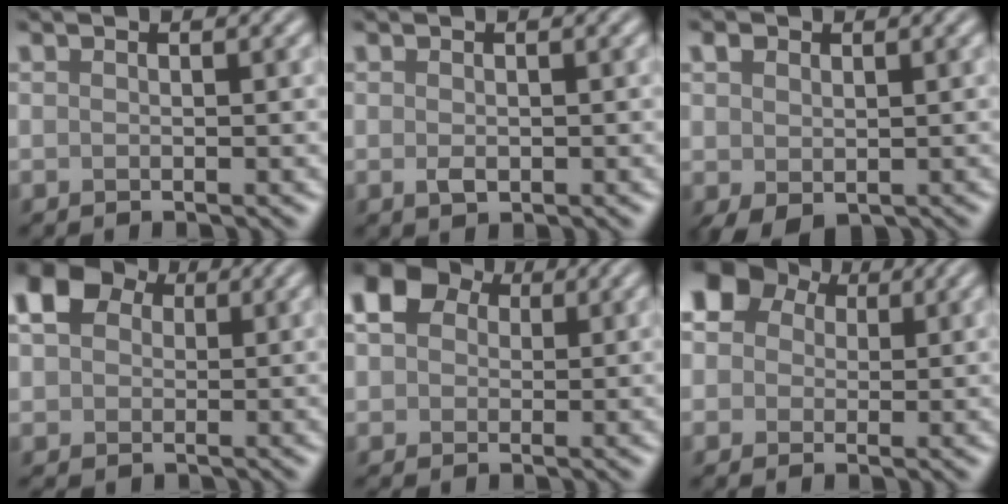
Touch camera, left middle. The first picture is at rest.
{"total": 1.1, "force": [-0.2, 0.7, 0.8], "torque": [-0.016, -0.002, -0.003]}
{"total": 2.8, "force": [-0.1, 2.2, 1.8], "torque": [-0.036, -0.002, 0.002]}
{"total": 8.9, "force": [2.9, 6.9, 4.8], "torque": [-0.079, 0.029, 0.021]}
{"total": 7.8, "force": [2.7, 6.0, 4.2], "torque": [-0.068, 0.029, 0.006]}
{"total": 7.2, "force": [2.6, 5.9, 3.4], "torque": [-0.064, 0.031, 0.009]}